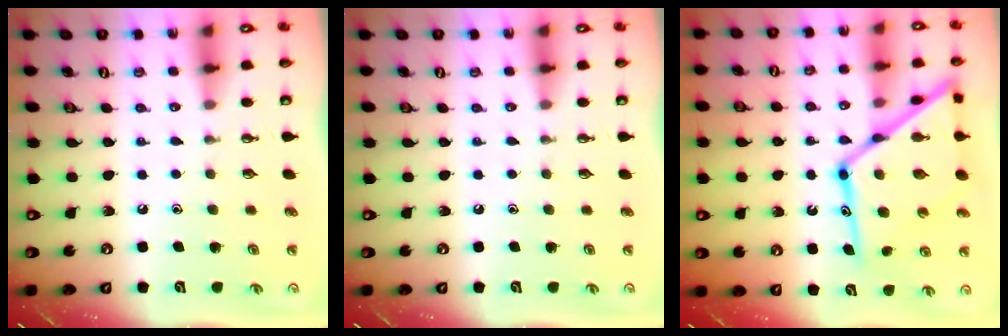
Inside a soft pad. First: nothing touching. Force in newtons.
{"total": 0.0}
{"total": 23.0, "press": 22.9, "slide": 1.8}